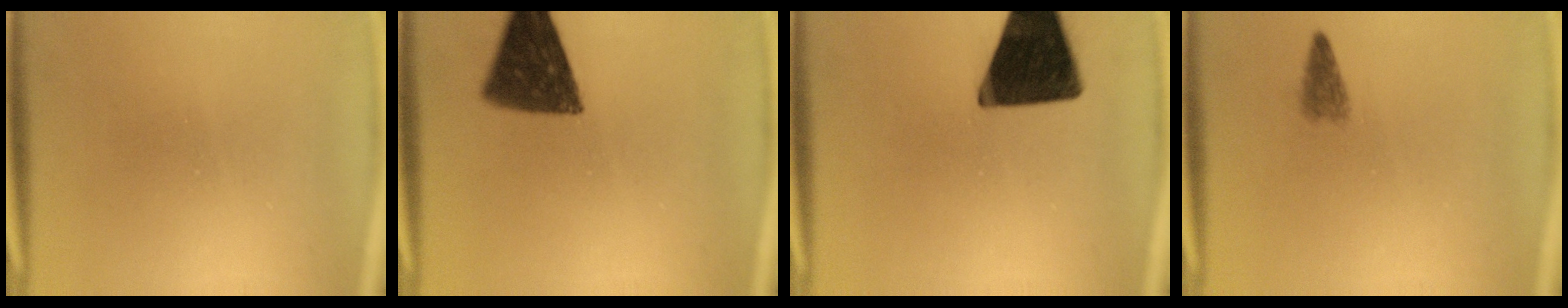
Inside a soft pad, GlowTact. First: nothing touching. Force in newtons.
{"total": 11.3}
{"total": 17.1}
{"total": 2.2}